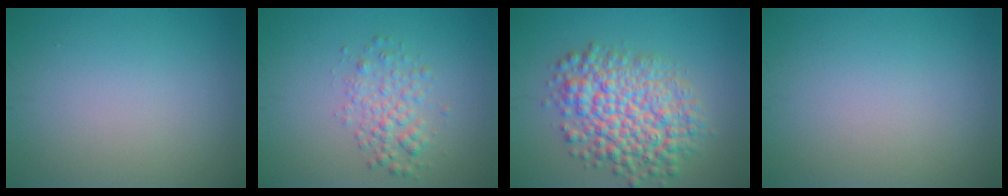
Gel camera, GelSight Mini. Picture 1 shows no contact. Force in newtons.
{"total": 2.6, "press": 2.6, "slide": 0.1}
{"total": 8.0, "press": 8.0, "slide": 0.2}
{"total": 0.0}